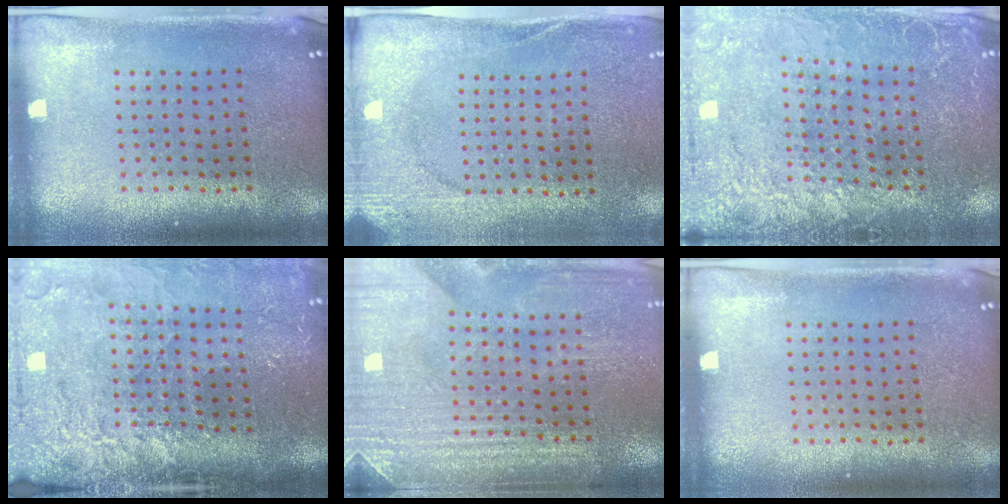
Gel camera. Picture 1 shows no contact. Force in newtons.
{"total": 2.6, "press": 2.4, "slide": 1.0}
{"total": 2.9, "press": 2.8, "slide": 0.4}
{"total": 4.6, "press": 3.6, "slide": 2.8}
{"total": 3.3, "press": 3.3, "slide": 0.2}
{"total": 0.0}